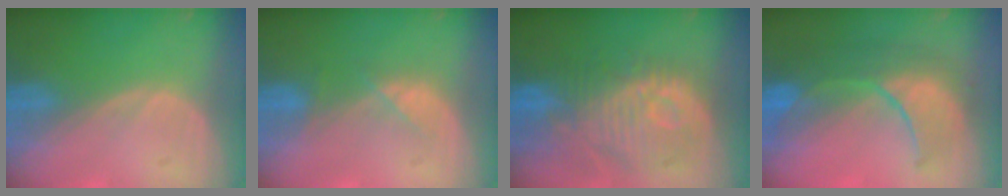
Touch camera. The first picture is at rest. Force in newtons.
{"total": 2.4, "press": 2.3, "slide": 0.5}
{"total": 11.6, "press": 10.7, "slide": 4.4}
{"total": 10.5, "press": 9.2, "slide": 5.0}